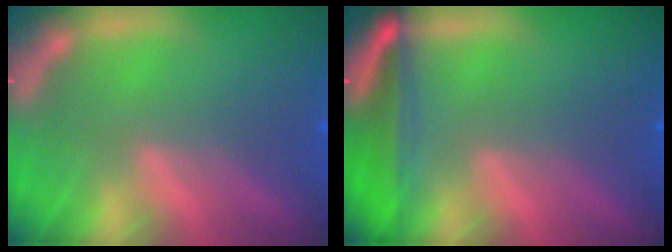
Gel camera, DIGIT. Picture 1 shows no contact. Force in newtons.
{"total": 5.5}